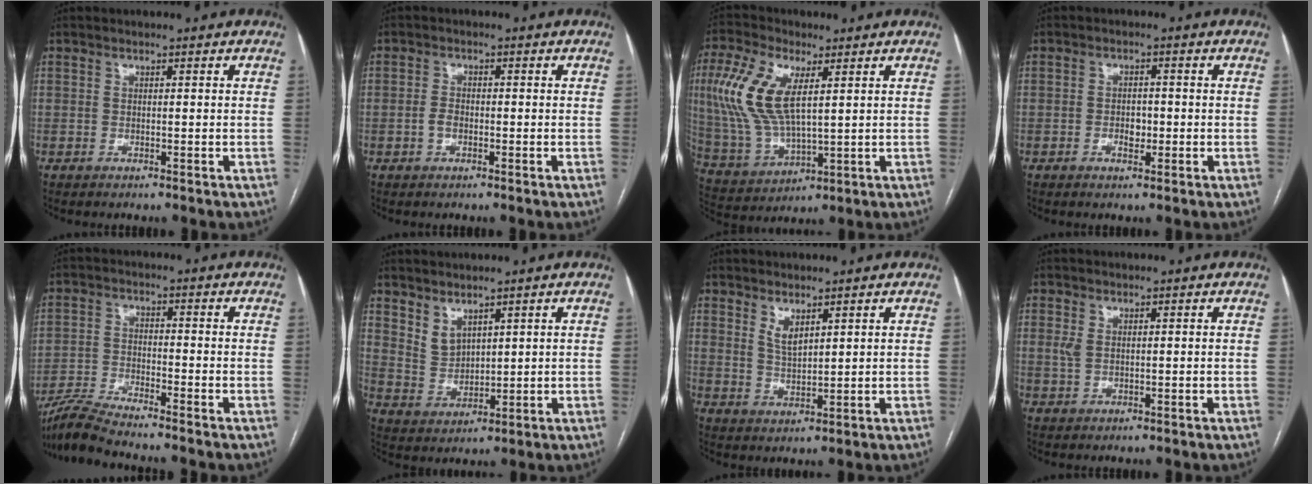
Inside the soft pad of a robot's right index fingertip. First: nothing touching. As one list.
[{"total": 2.1, "force": [-0.6, 1.3, 1.5], "torque": [-0.029, 0.006, -0.011]}, {"total": 13.2, "force": [3.6, 5.4, 11.5], "torque": [-0.271, 0.009, 0.078]}, {"total": 2.7, "force": [-0.7, 1.6, 2.0], "torque": [-0.030, 0.005, -0.009]}, {"total": 6.5, "force": [-6.0, -1.0, 2.4], "torque": [-0.053, -0.022, -0.119]}, {"total": 4.3, "force": [3.2, 2.4, 1.7], "torque": [-0.038, -0.002, 0.078]}, {"total": 3.2, "force": [2.2, 1.0, 2.1], "torque": [-0.043, -0.009, 0.049]}, {"total": 1.9, "force": [0.6, 1.2, 1.4], "torque": [-0.035, 0.004, 0.017]}]